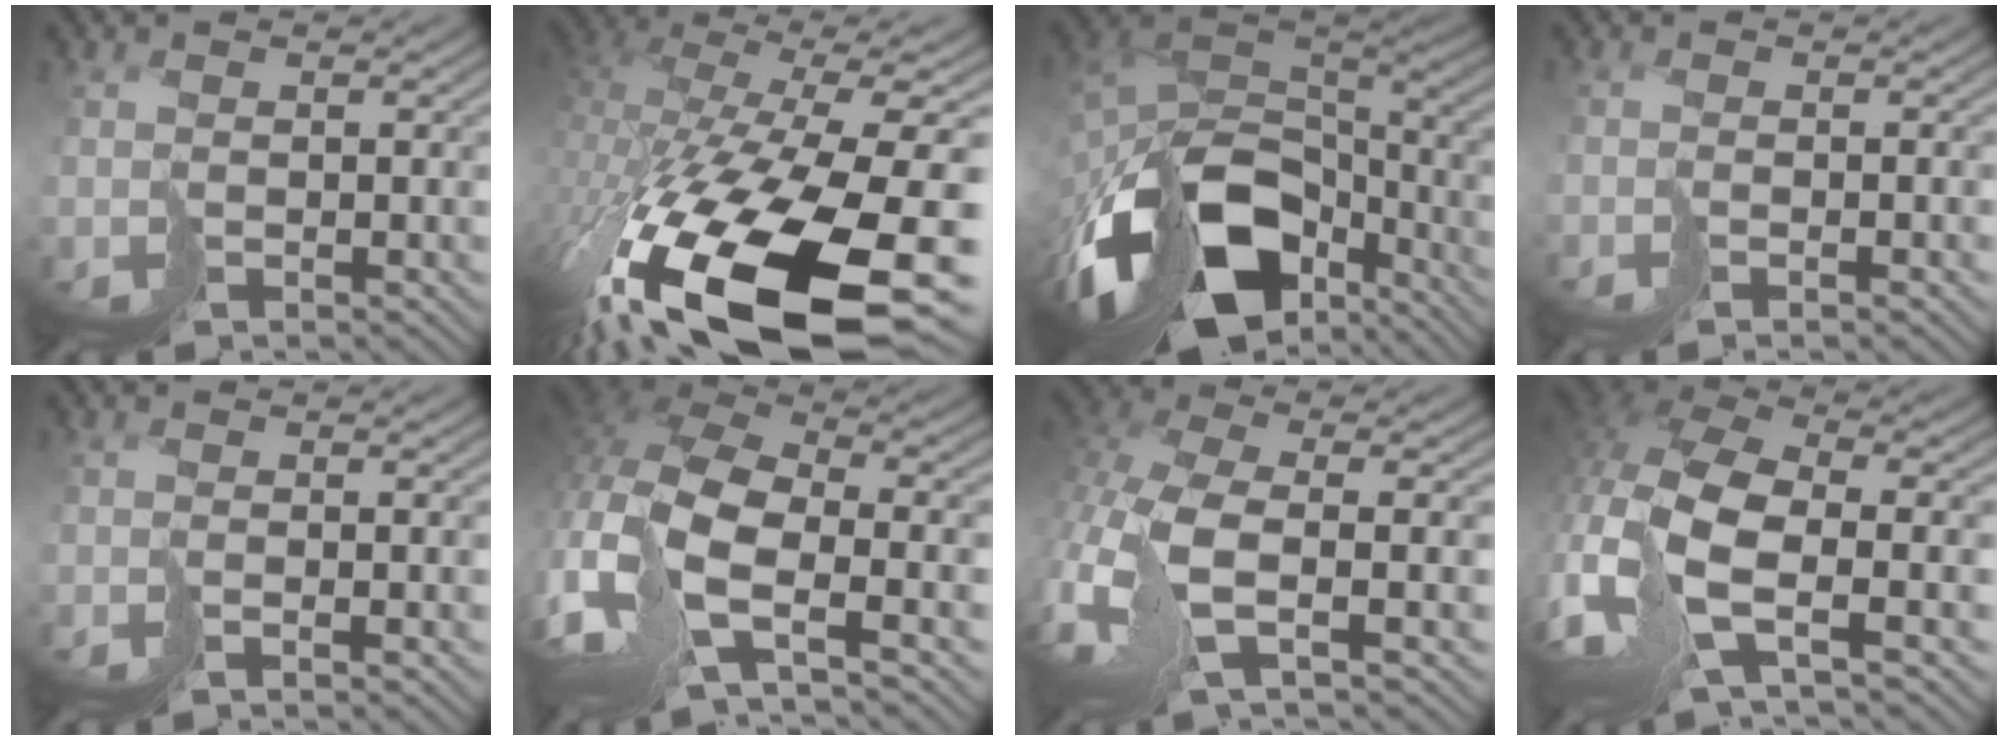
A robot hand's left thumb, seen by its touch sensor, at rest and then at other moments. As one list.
[{"total": 18.8, "force": [-8.7, 7.5, 15.0], "torque": [-0.325, -0.086, -0.094]}, {"total": 16.7, "force": [-8.7, 9.6, 10.5], "torque": [-0.244, -0.034, -0.139]}, {"total": 1.2, "force": [-0.9, -0.3, 0.8], "torque": [-0.008, 0.005, -0.017]}, {"total": 1.2, "force": [-0.9, -0.3, 0.7], "torque": [-0.005, 0.005, -0.020]}, {"total": 15.1, "force": [-5.3, 6.5, 12.5], "torque": [-0.316, -0.018, -0.092]}, {"total": 10.6, "force": [-3.6, 3.8, 9.1], "torque": [-0.235, -0.014, -0.081]}, {"total": 13.7, "force": [-3.8, 6.0, 11.7], "torque": [-0.292, -0.016, -0.075]}]